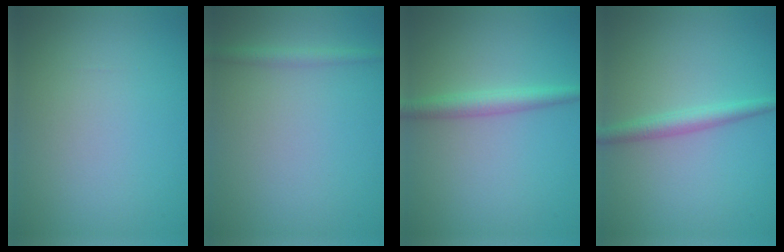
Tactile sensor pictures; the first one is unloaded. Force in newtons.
{"total": 1.5, "press": 1.5, "slide": 0.0}
{"total": 2.4, "press": 2.4, "slide": 0.1}
{"total": 2.2, "press": 2.2, "slide": 0.1}